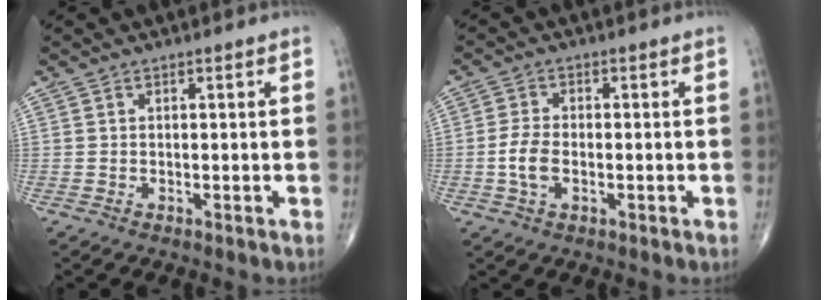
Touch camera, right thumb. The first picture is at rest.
{"total": 4.6, "force": [-0.9, 2.5, 3.7], "torque": [-0.080, 0.007, -0.019]}